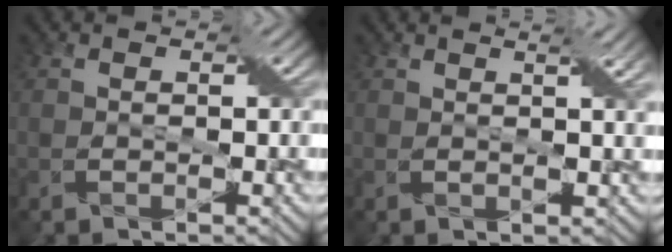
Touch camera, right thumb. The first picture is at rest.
{"total": 3.4, "force": [1.7, 0.3, 3.0], "torque": [-0.049, 0.002, 0.026]}